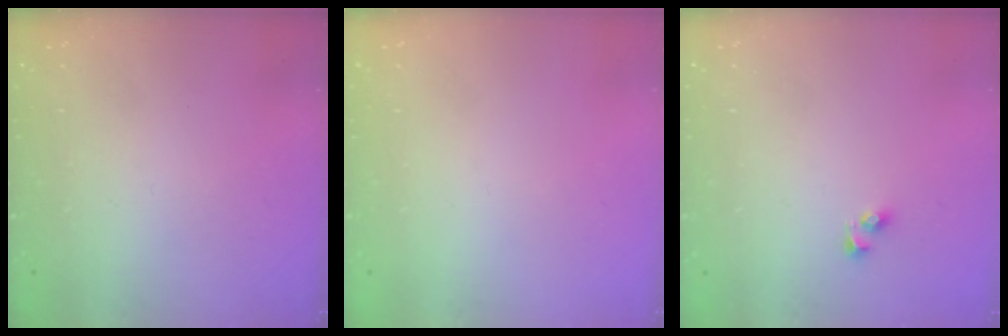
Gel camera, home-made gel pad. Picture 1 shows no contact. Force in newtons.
{"total": 0.0}
{"total": 2.5, "press": 2.5, "slide": 0.3}